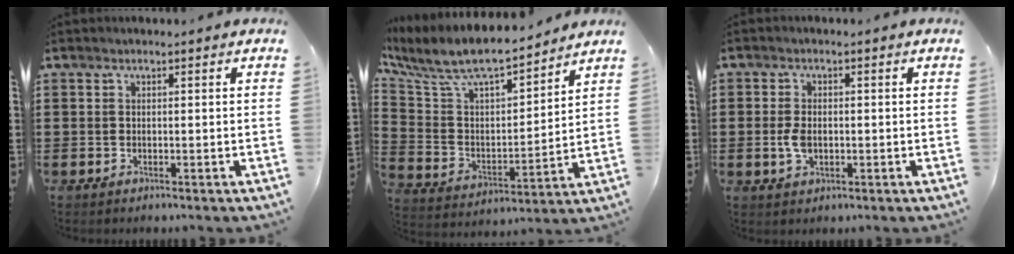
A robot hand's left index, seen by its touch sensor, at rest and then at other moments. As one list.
[{"total": 9.1, "force": [7.7, 2.3, 4.3], "torque": [-0.119, -0.051, 0.129]}, {"total": 3.3, "force": [-0.2, 1.9, 2.7], "torque": [-0.074, -0.005, -0.010]}]